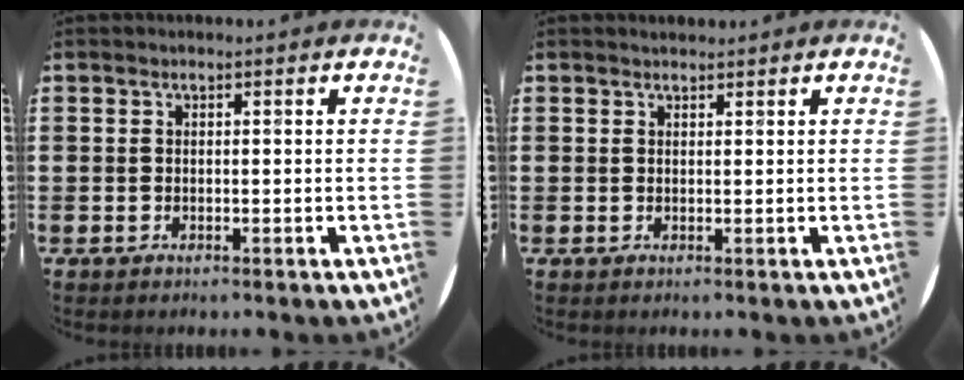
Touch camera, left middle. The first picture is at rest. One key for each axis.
{"total": 0.7, "fx": 0.7, "fy": 0.1, "fz": -0.1, "tx": 0.001, "ty": 0.003, "tz": 0.013}